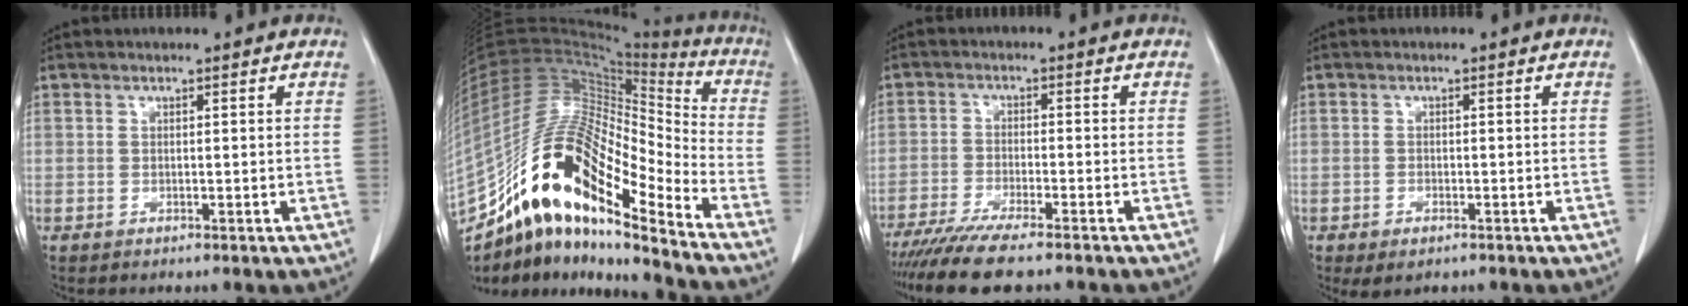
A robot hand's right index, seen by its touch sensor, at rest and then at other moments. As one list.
[{"total": 24.0, "force": [-15.8, 5.4, 17.2], "torque": [-0.352, 0.009, -0.284]}, {"total": 10.9, "force": [-9.1, 0.4, 6.0], "torque": [-0.091, -0.026, -0.147]}, {"total": 2.6, "force": [-1.5, 1.2, 1.6], "torque": [-0.029, -0.004, -0.014]}]